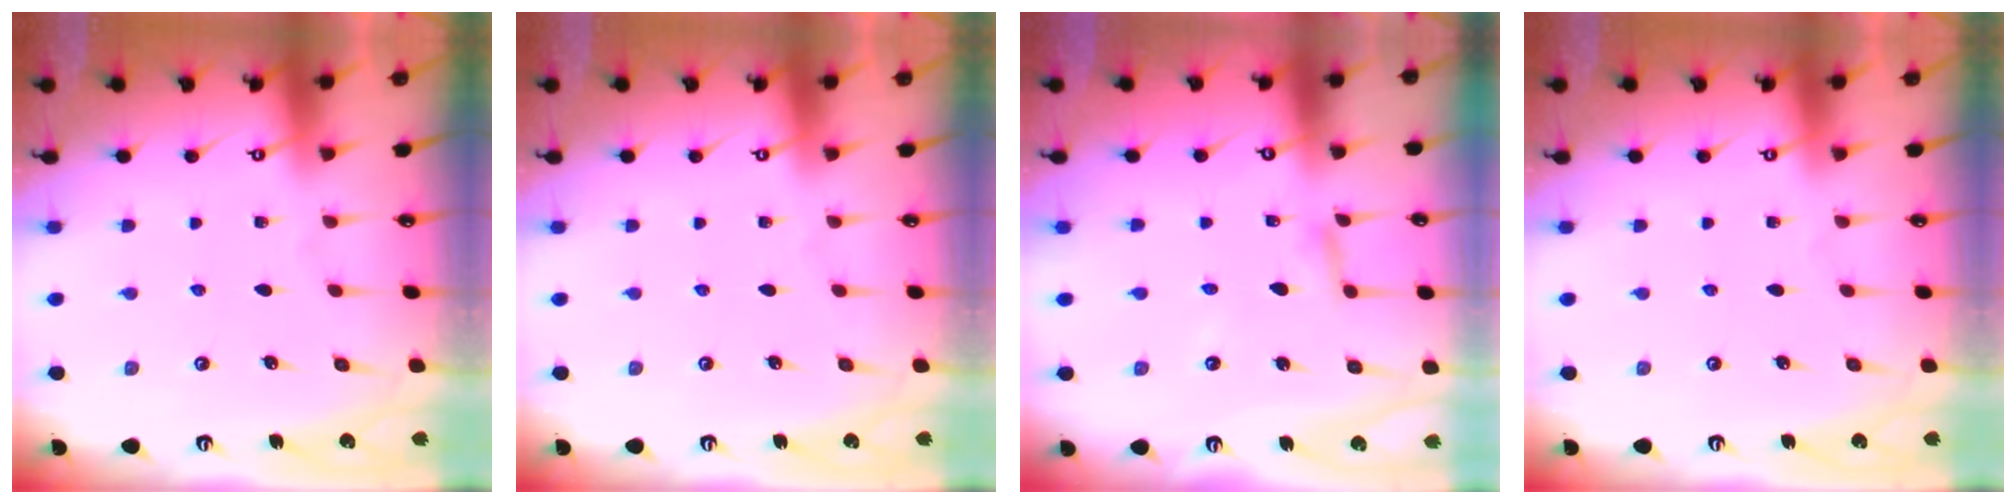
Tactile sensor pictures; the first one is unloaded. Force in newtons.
{"total": 0.0}
{"total": 3.8, "press": 3.8, "slide": 0.4}
{"total": 0.0}